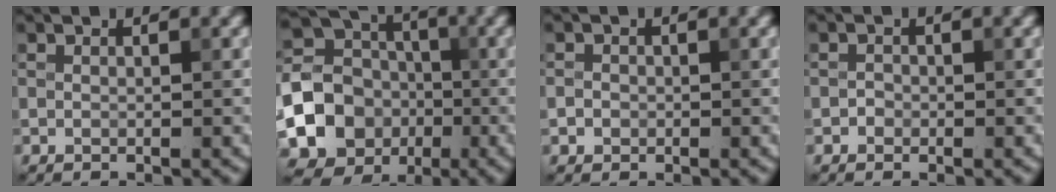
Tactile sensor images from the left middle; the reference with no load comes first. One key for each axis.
{"total": 19.5, "fx": -4.8, "fy": 18.1, "fz": 5.1, "tx": -0.144, "ty": -0.022, "tz": -0.111}
{"total": 0.9, "fx": -0.3, "fy": 0.9, "fz": 0.2, "tx": 0.005, "ty": -0.002, "tz": -0.005}
{"total": 0.7, "fx": -0.3, "fy": 0.6, "fz": 0.1, "tx": 0.003, "ty": -0.001, "tz": -0.007}